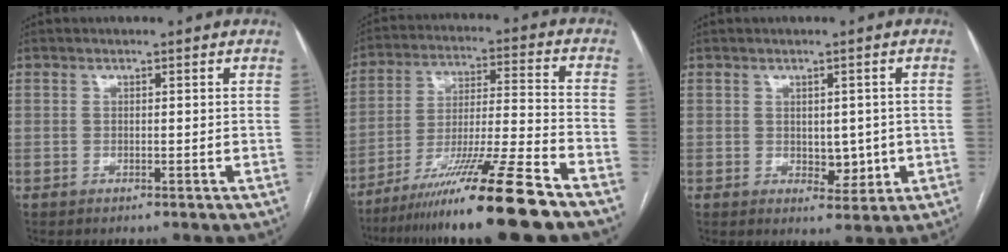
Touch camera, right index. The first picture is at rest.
{"total": 17.6, "force": [-13.3, -1.8, 11.4], "torque": [-0.199, -0.028, -0.227]}
{"total": 4.3, "force": [-0.3, 2.6, 3.4], "torque": [-0.041, 0.000, 0.007]}